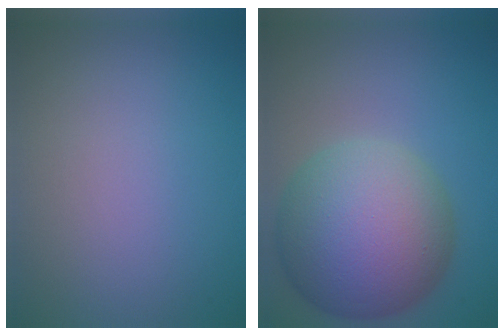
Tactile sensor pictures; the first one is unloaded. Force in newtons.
{"total": 12.4, "press": 12.4, "slide": 0.5}